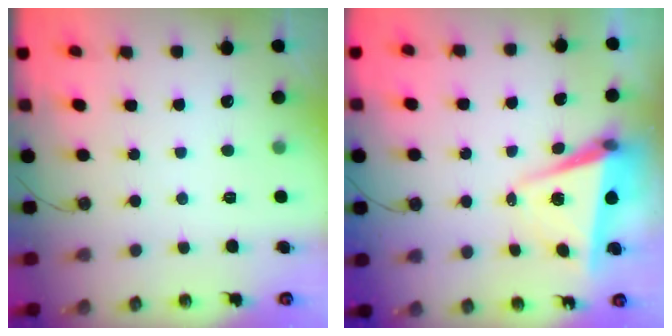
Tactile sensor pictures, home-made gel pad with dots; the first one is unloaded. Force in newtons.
{"total": 5.9, "press": 4.7, "slide": 3.6}